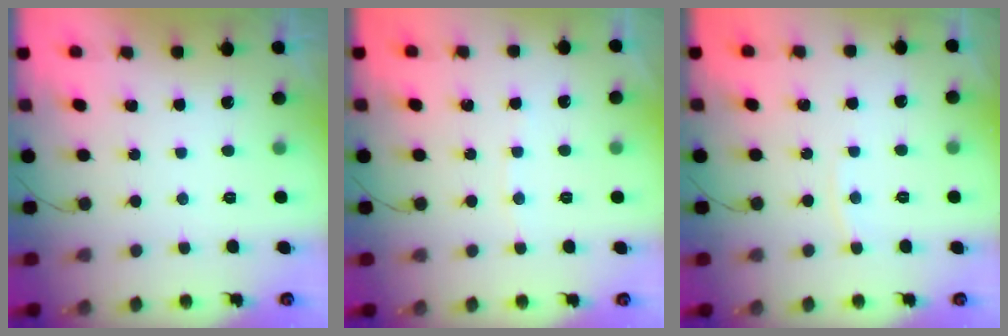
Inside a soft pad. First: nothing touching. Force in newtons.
{"total": 3.0, "press": 2.9, "slide": 0.4}
{"total": 2.8, "press": 2.8, "slide": 0.4}